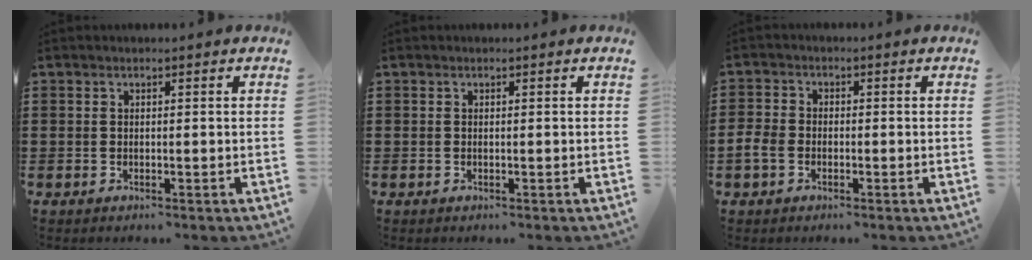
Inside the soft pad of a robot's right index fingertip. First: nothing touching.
{"total": 0.0}
{"total": 2.8, "force": [-1.2, 2.0, 1.6], "torque": [-0.051, 0.000, -0.029]}